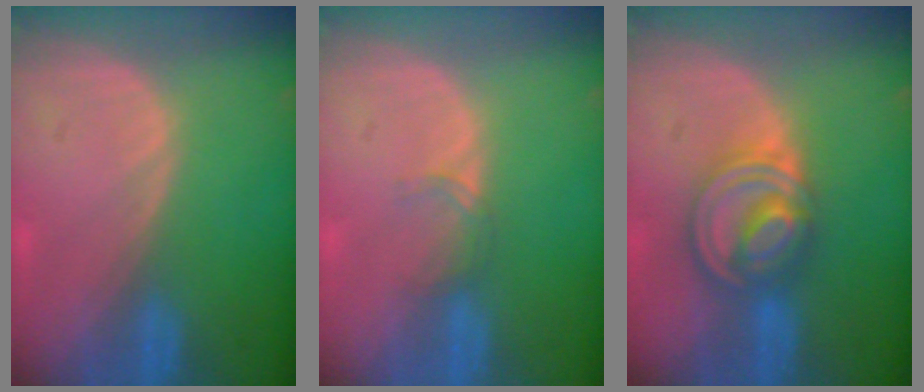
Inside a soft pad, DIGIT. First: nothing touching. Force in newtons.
{"total": 1.5, "press": 1.5, "slide": 0.2}
{"total": 7.9, "press": 6.9, "slide": 3.9}